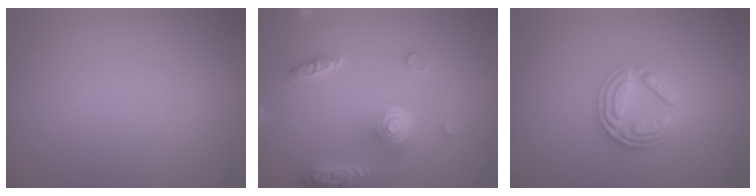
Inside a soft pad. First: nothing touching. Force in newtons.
{"total": 5.1, "press": 4.1, "slide": 3.1}
{"total": 3.9, "press": 2.8, "slide": 2.7}